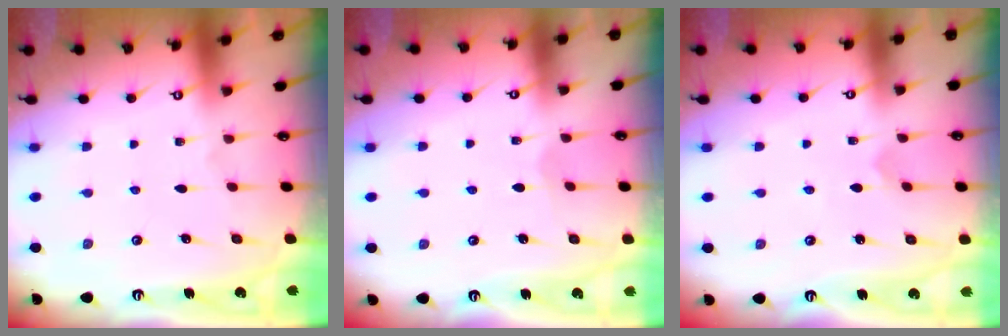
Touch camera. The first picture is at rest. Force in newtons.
{"total": 2.8, "press": 2.8, "slide": 0.2}
{"total": 2.4, "press": 2.4, "slide": 0.2}